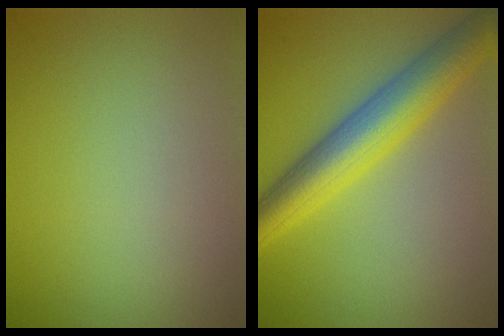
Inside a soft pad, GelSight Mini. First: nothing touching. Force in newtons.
{"total": 7.4, "press": 7.4, "slide": 0.2}